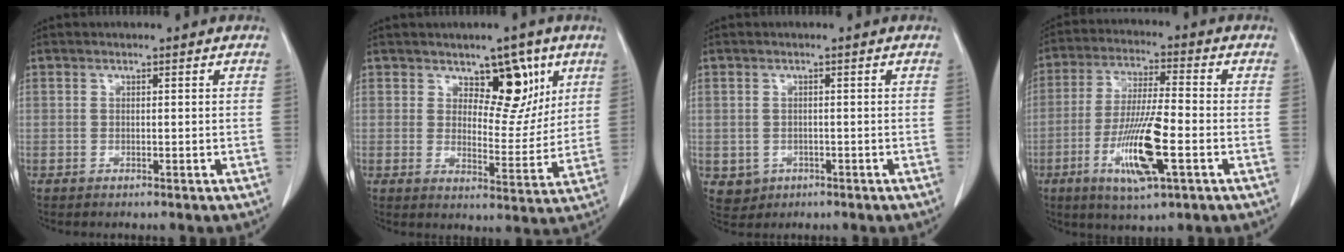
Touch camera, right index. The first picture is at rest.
{"total": 8.1, "force": [4.3, 4.1, 5.5], "torque": [-0.064, -0.001, 0.069]}
{"total": 2.9, "force": [-0.8, 2.8, 0.6], "torque": [-0.006, 0.003, -0.001]}
{"total": 12.4, "force": [-4.2, 1.5, 11.6], "torque": [-0.229, -0.016, -0.073]}